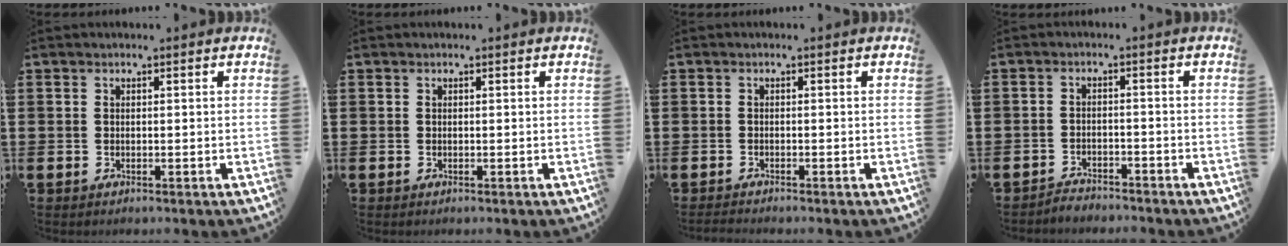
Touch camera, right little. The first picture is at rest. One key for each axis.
{"total": 0.0}
{"total": 0.7, "fx": -0.6, "fy": 0.0, "fz": 0.2, "tx": -0.004, "ty": -0.003, "tz": -0.013}
{"total": 2.1, "fx": -2.1, "fy": 0.2, "fz": -0.3, "tx": -0.002, "ty": 0.005, "tz": -0.048}